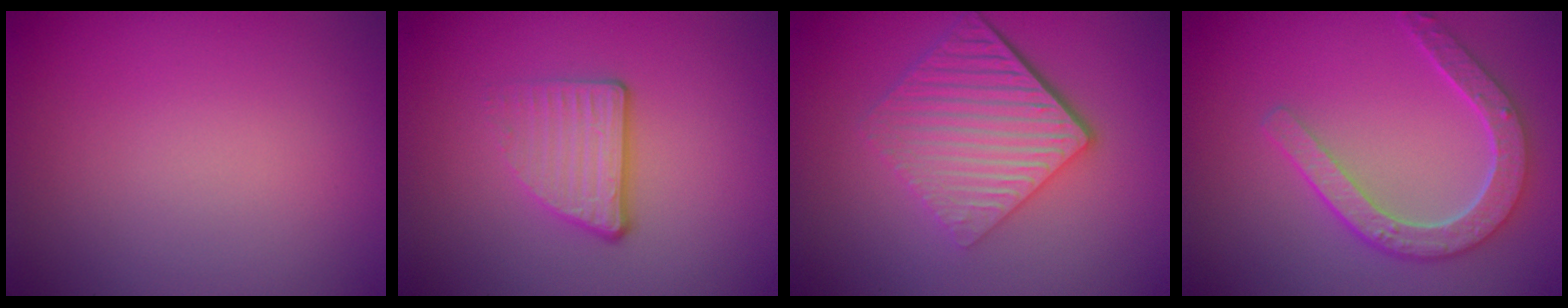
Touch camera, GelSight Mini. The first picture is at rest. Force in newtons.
{"total": 3.5, "press": 2.5, "slide": 2.5}
{"total": 6.4, "press": 4.2, "slide": 4.8}
{"total": 4.9, "press": 3.9, "slide": 3.0}